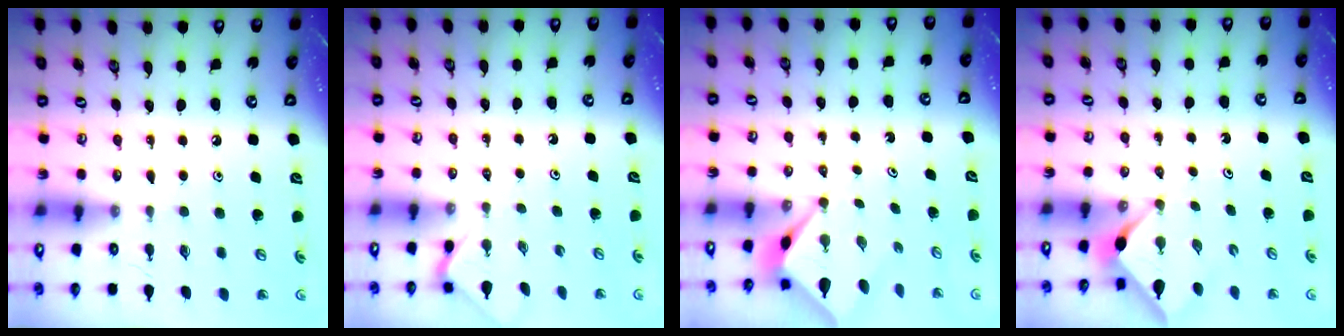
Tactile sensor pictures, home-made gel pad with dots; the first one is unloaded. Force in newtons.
{"total": 3.4, "press": 3.3, "slide": 0.6}
{"total": 2.5, "press": 2.5, "slide": 0.2}
{"total": 3.1, "press": 3.1, "slide": 0.4}